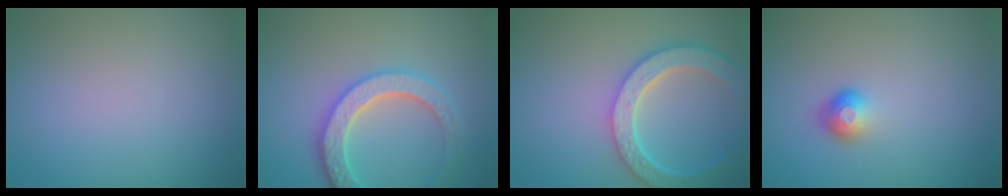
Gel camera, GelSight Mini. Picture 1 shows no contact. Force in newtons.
{"total": 5.2, "press": 4.2, "slide": 2.9}
{"total": 5.9, "press": 4.7, "slide": 3.6}
{"total": 1.9, "press": 1.3, "slide": 1.4}